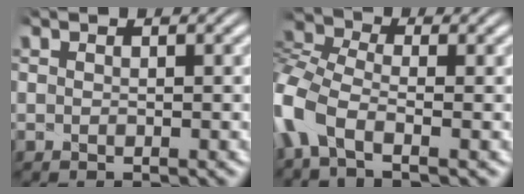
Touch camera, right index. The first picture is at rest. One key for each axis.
{"total": 6.4, "fx": -1.1, "fy": 4.7, "fz": 4.2, "tx": -0.115, "ty": 0.000, "tz": -0.030}